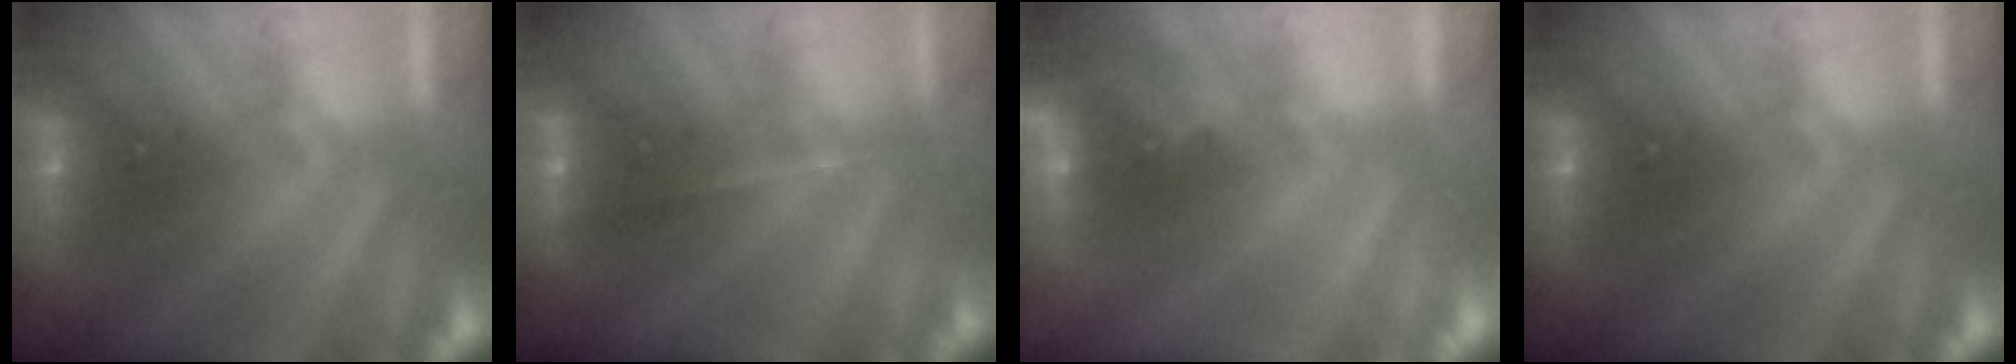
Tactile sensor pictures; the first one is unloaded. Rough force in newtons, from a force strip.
{"total": 1.7}
{"total": 2.6}
{"total": 0.0}